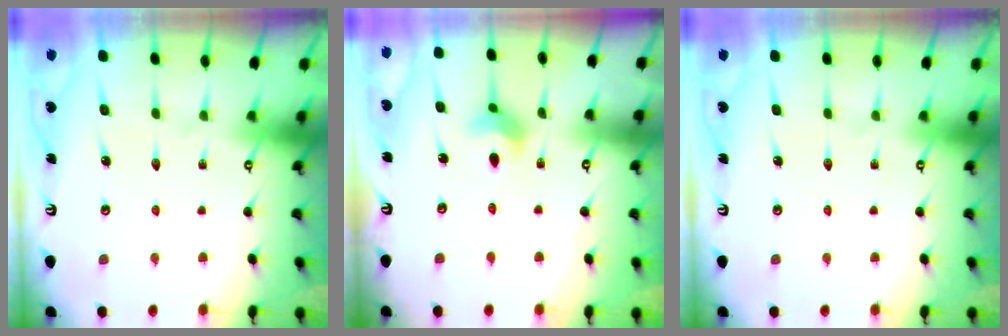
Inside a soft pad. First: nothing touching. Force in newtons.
{"total": 4.3, "press": 4.2, "slide": 0.7}
{"total": 0.0}